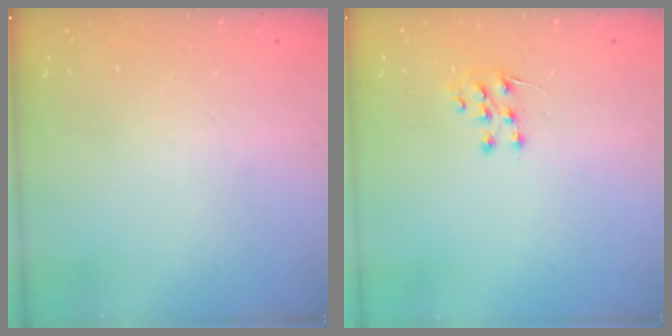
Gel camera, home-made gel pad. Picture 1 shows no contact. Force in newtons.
{"total": 6.7, "press": 6.5, "slide": 1.4}